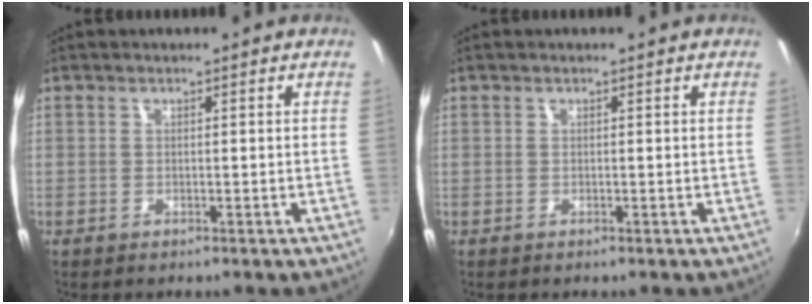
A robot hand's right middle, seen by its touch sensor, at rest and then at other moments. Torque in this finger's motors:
{"motor_torque": [0.00, -0.02, -0.03, 0.00]}